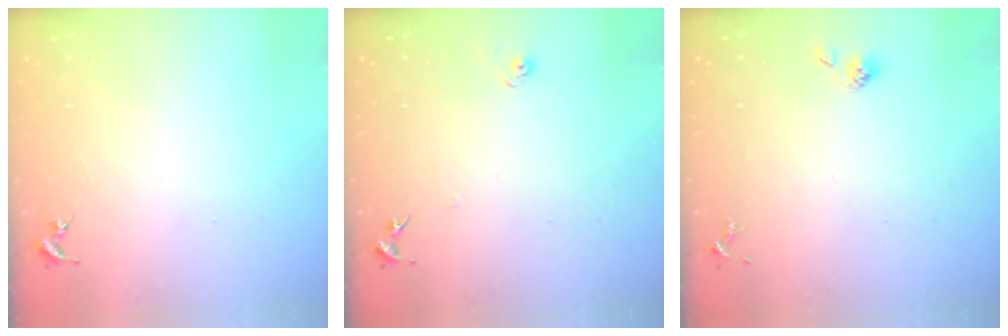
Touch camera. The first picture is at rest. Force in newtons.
{"total": 5.0, "press": 5.0, "slide": 0.7}
{"total": 4.6, "press": 4.1, "slide": 2.2}